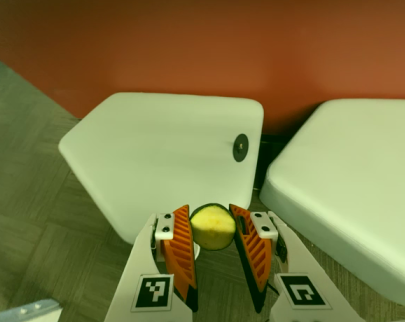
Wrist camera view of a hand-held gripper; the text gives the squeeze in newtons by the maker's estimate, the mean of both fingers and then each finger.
{"total": 11.0, "left": 11.1, "right": 11.0}